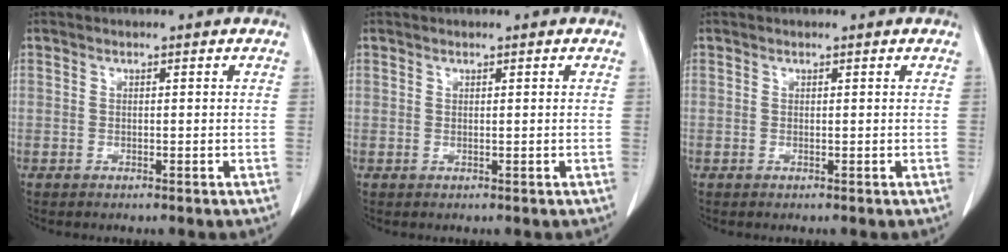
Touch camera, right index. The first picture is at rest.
{"total": 0.0}
{"total": 0.0}